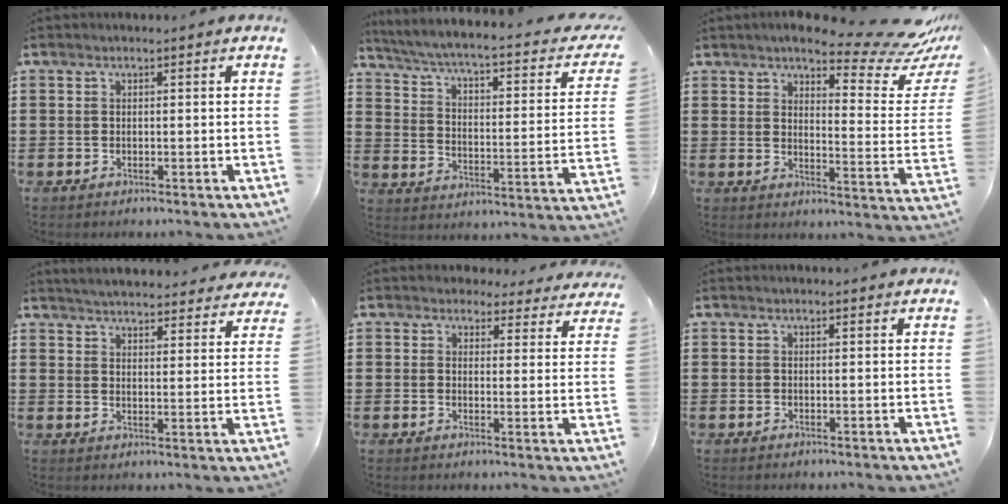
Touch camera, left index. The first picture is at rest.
{"total": 3.5, "force": [2.2, -0.2, 2.7], "torque": [-0.066, -0.035, 0.025]}
{"total": 10.7, "force": [8.7, 1.9, 5.9], "torque": [-0.100, -0.056, 0.142]}
{"total": 4.2, "force": [4.2, -0.2, 0.5], "torque": [-0.029, -0.026, 0.073]}
{"total": 3.4, "force": [3.2, 1.0, 0.4], "torque": [-0.015, -0.011, 0.057]}
{"total": 0.7, "force": [0.6, 0.0, 0.4], "torque": [-0.009, 0.000, 0.012]}